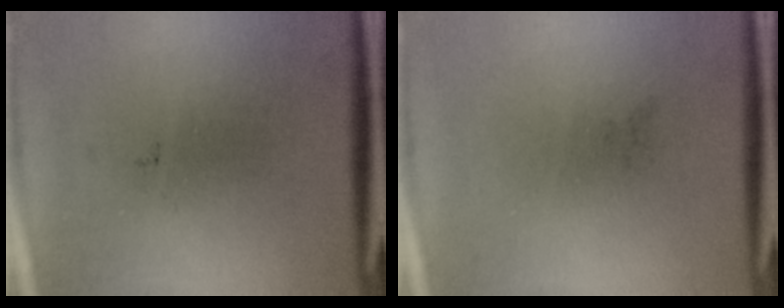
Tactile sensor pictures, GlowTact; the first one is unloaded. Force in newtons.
{"total": 0.0}